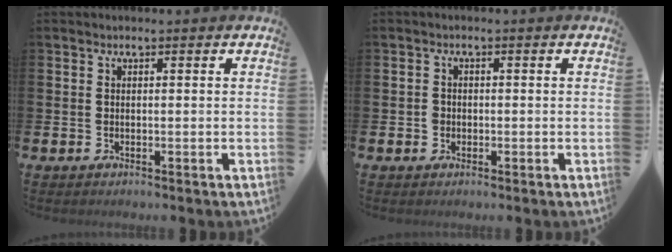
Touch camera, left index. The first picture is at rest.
{"total": 1.3, "force": [-0.2, 1.3, 0.2], "torque": [-0.007, 0.009, -0.006]}